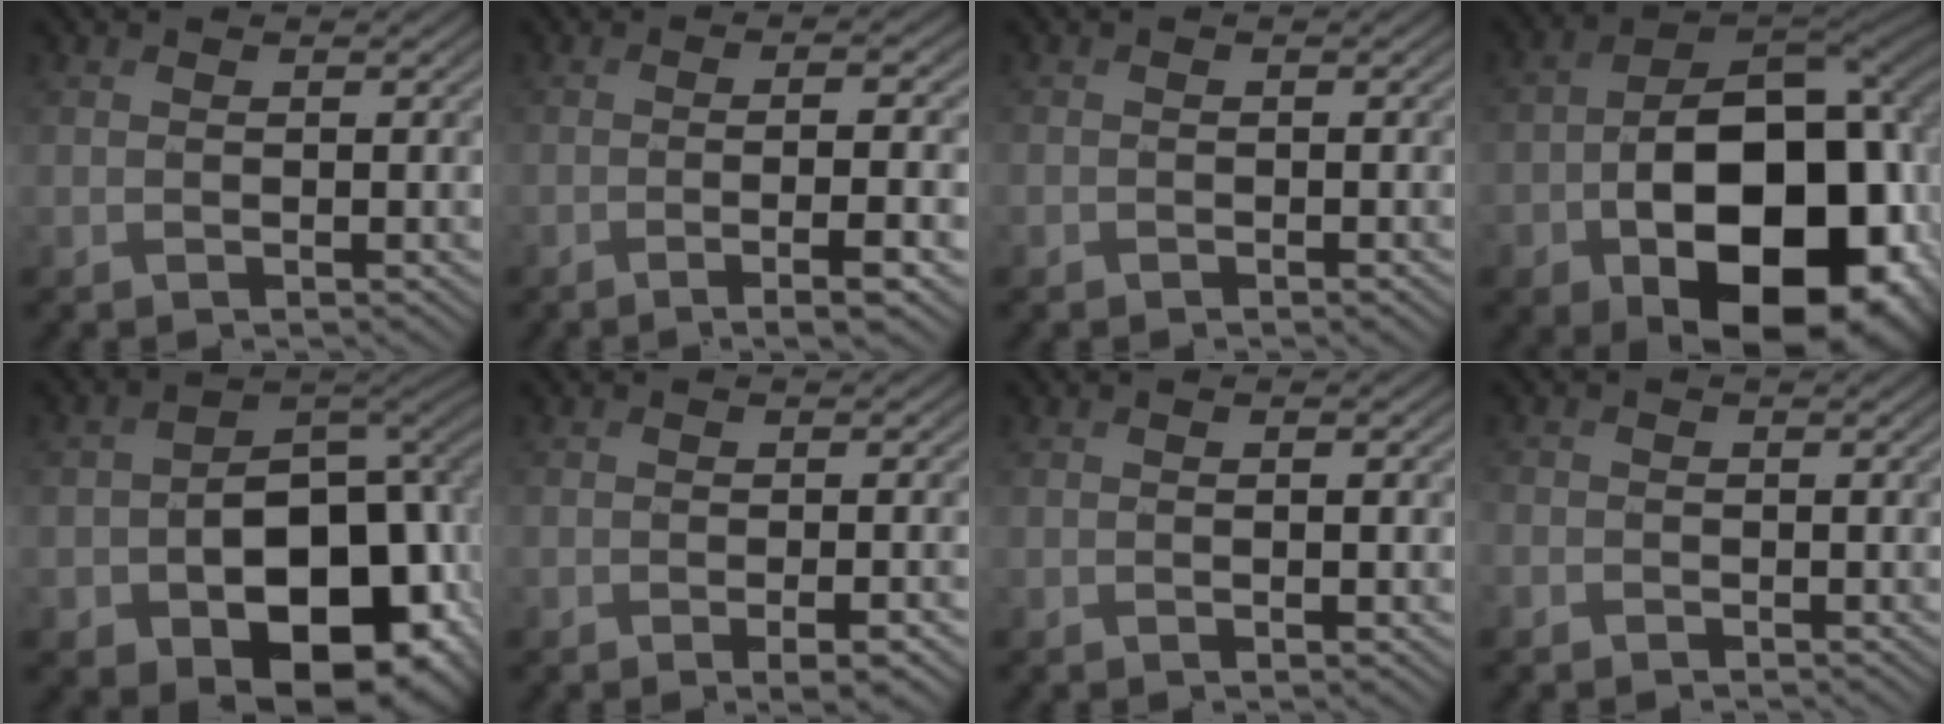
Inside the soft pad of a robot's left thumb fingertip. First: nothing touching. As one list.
[{"total": 6.5, "force": [-1.8, 1.6, 6.1], "torque": [-0.088, -0.006, -0.030]}, {"total": 1.1, "force": [-0.7, 0.7, 0.3], "torque": [-0.004, -0.006, -0.014]}, {"total": 21.7, "force": [-7.0, 13.7, 15.2], "torque": [-0.217, -0.048, -0.088]}, {"total": 18.5, "force": [-6.2, 12.6, 12.0], "torque": [-0.172, -0.055, -0.072]}, {"total": 2.6, "force": [-1.5, 0.8, 1.9], "torque": [-0.029, -0.004, -0.018]}, {"total": 1.3, "force": [-0.2, 0.2, 1.3], "torque": [-0.022, -0.001, -0.005]}, {"total": 1.6, "force": [-1.1, 1.2, 0.2], "torque": [-0.003, -0.005, -0.030]}]